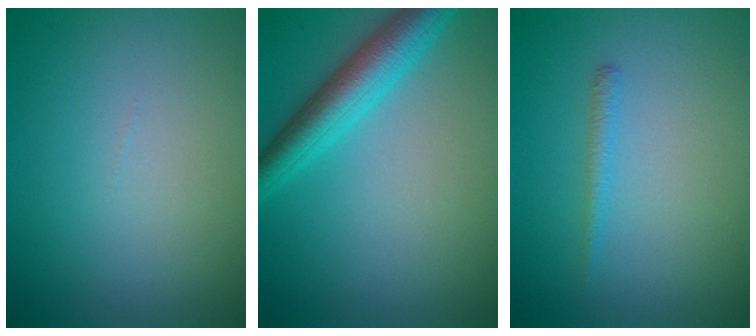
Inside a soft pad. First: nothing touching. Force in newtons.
{"total": 4.7, "press": 4.7, "slide": 0.1}
{"total": 0.9, "press": 0.9, "slide": 0.1}